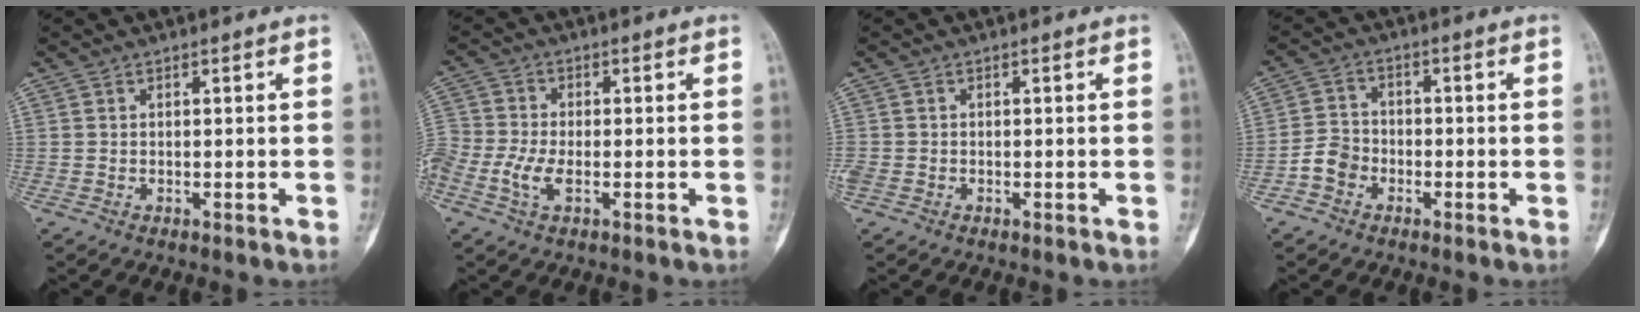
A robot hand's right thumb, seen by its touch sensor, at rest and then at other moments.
{"total": 6.7, "force": [-2.4, 3.5, 5.2], "torque": [-0.130, 0.011, -0.053]}
{"total": 1.7, "force": [-0.5, 1.4, 1.0], "torque": [-0.031, 0.002, -0.009]}
{"total": 4.8, "force": [-2.2, 3.8, 1.9], "torque": [-0.022, 0.019, -0.049]}